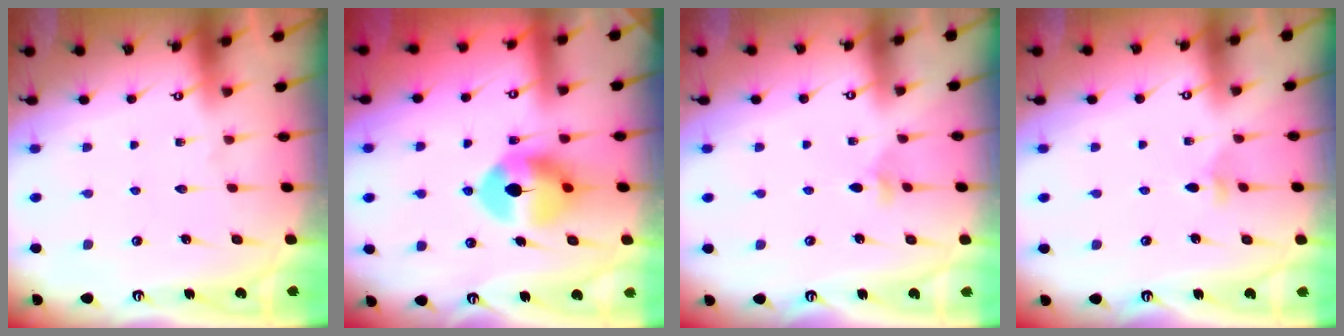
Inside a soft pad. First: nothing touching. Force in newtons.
{"total": 9.4, "press": 9.4, "slide": 0.7}
{"total": 3.0, "press": 2.9, "slide": 0.8}
{"total": 2.7, "press": 2.6, "slide": 0.7}